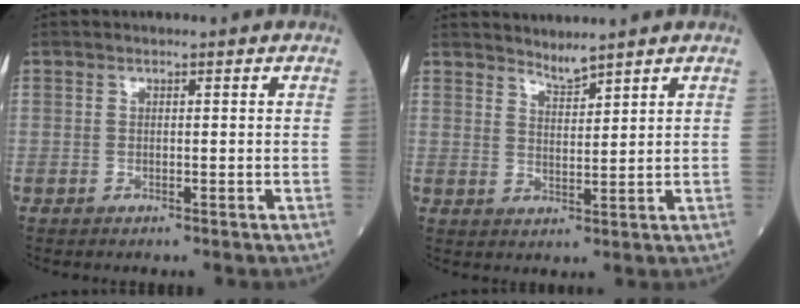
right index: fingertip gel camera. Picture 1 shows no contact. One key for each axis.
{"total": 2.6, "fx": 2.5, "fy": -0.4, "fz": 0.4, "tx": -0.009, "ty": -0.005, "tz": 0.053}